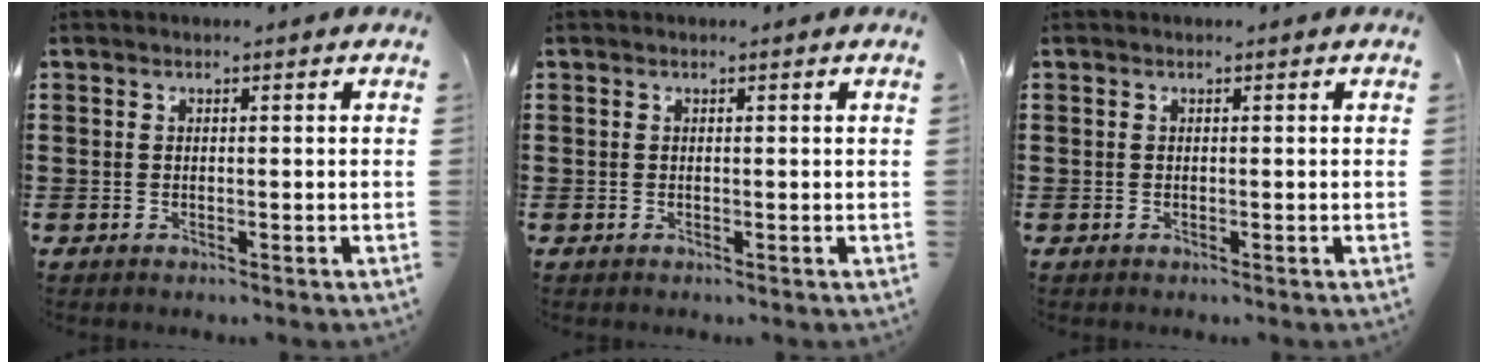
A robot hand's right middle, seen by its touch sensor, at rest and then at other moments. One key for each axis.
{"total": 0.0}
{"total": 0.0}